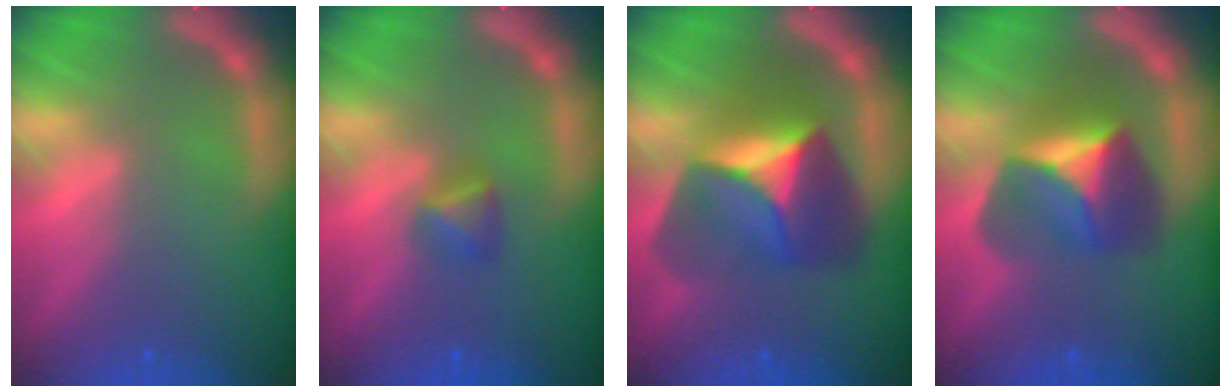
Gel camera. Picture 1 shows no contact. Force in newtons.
{"total": 1.9}
{"total": 8.5}
{"total": 6.4}